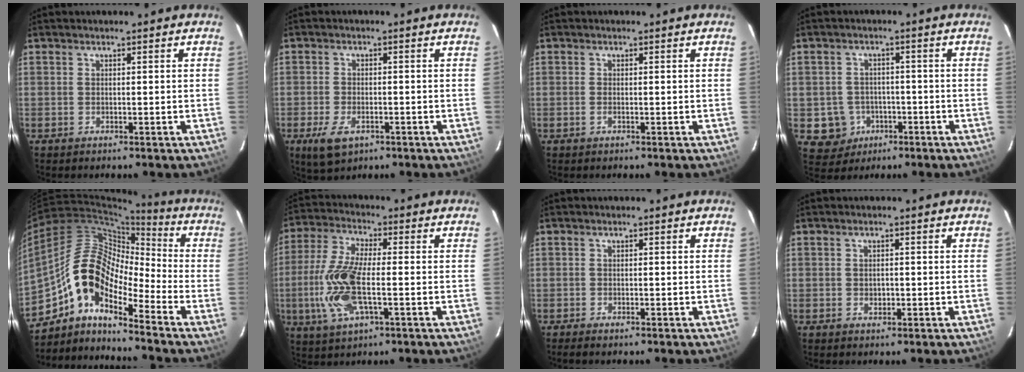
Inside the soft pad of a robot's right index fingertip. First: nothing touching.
{"total": 6.2, "force": [-3.1, 3.3, 4.2], "torque": [-0.100, -0.014, -0.051]}
{"total": 0.8, "force": [-0.3, 0.3, 0.7], "torque": [-0.016, 0.000, -0.006]}
{"total": 6.5, "force": [-2.2, 6.0, 1.0], "torque": [-0.036, 0.019, -0.018]}
{"total": 13.4, "force": [-8.1, 5.4, 9.3], "torque": [-0.152, 0.017, -0.171]}
{"total": 13.6, "force": [-2.8, 4.7, 12.4], "torque": [-0.273, -0.004, -0.058]}
{"total": 1.5, "force": [-1.2, 0.4, 0.8], "torque": [-0.019, -0.004, -0.021]}
{"total": 1.7, "force": [-0.3, 1.2, 1.1], "torque": [-0.018, 0.003, -0.004]}